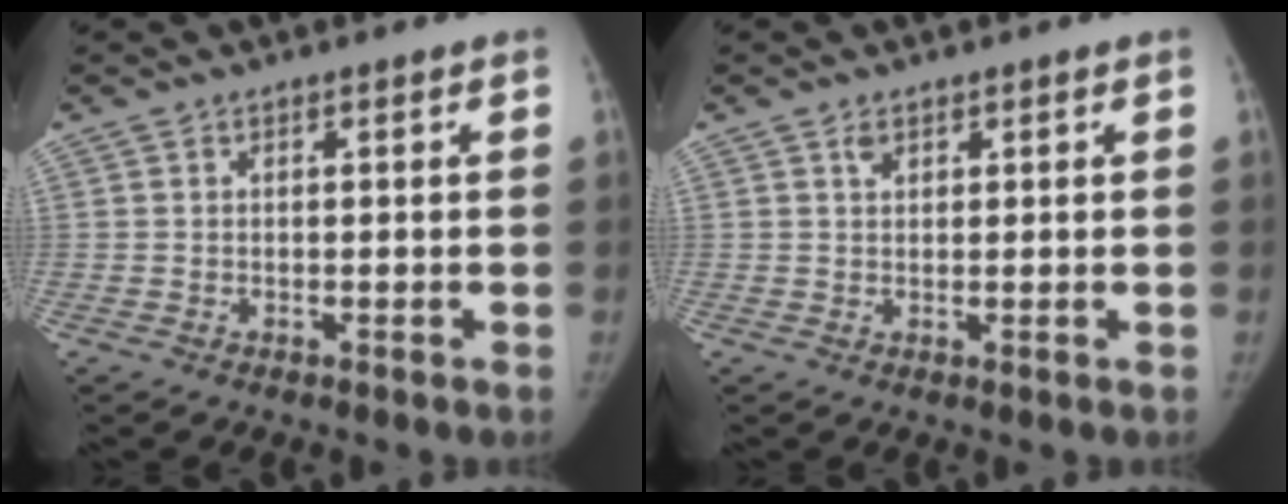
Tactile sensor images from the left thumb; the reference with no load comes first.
{"total": 1.6, "force": [1.0, 1.1, 0.6], "torque": [0.000, -0.006, 0.016]}